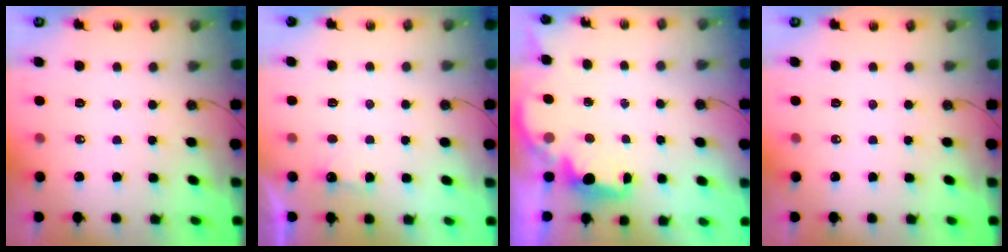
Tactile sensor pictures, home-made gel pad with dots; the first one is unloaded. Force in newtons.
{"total": 2.5, "press": 2.4, "slide": 1.0}
{"total": 2.4, "press": 2.2, "slide": 0.8}
{"total": 0.0}